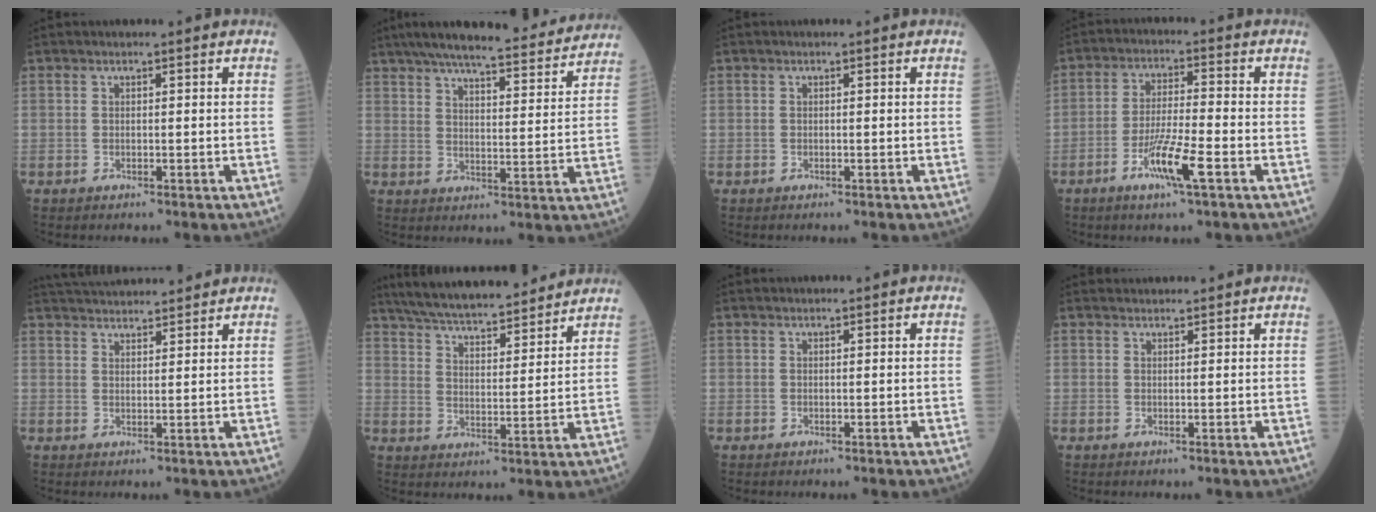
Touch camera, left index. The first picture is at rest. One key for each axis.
{"total": 21.4, "fx": 18.9, "fy": 3.3, "fz": 9.5, "tx": -0.147, "ty": 0.011, "tz": 0.251}
{"total": 0.0}
{"total": 7.4, "fx": -3.5, "fy": 0.1, "fz": 6.5, "tx": -0.130, "ty": -0.011, "tz": -0.066}
{"total": 10.7, "fx": 10.2, "fy": 1.2, "fz": 2.9, "tx": -0.053, "ty": 0.031, "tz": 0.153}
{"total": 19.4, "fx": 17.5, "fy": 3.0, "fz": 7.9, "tx": -0.135, "ty": 0.023, "tz": 0.263}
{"total": 0.7, "fx": 0.7, "fy": 0.0, "fz": 0.1, "tx": -0.003, "ty": 0.015, "tz": 0.014}
{"total": 2.3, "fx": 2.3, "fy": 0.2, "fz": 0.1, "tx": -0.007, "ty": 0.024, "tz": 0.039}